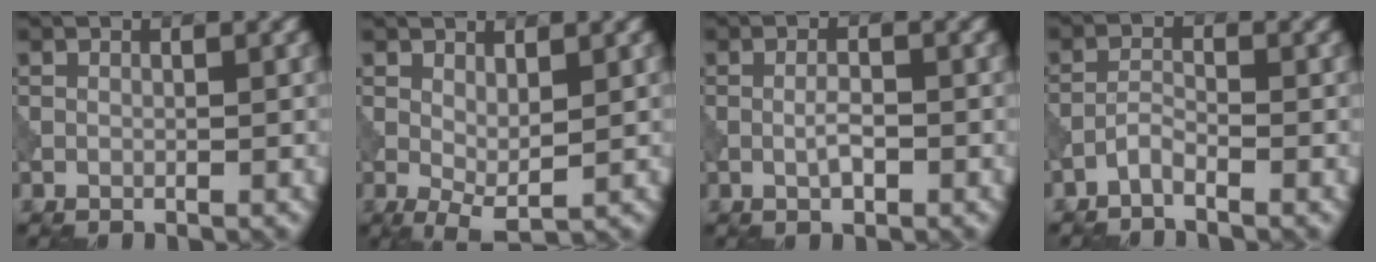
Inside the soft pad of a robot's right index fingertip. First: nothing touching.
{"total": 2.5, "force": [0.7, 0.9, 2.2], "torque": [-0.040, -0.004, 0.016]}
{"total": 1.7, "force": [-0.5, 0.5, 1.5], "torque": [-0.032, 0.001, -0.012]}
{"total": 1.5, "force": [-1.3, 0.2, 0.8], "torque": [-0.016, 0.005, -0.032]}